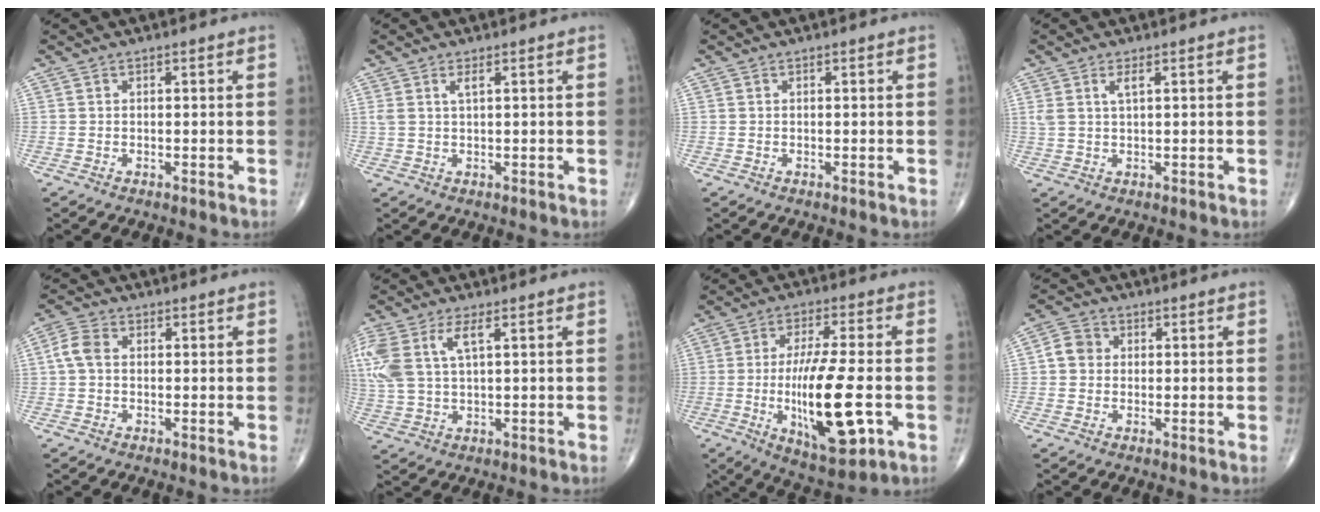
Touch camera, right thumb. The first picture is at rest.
{"total": 2.0, "force": [0.9, 0.5, 1.7], "torque": [-0.041, 0.003, 0.023]}
{"total": 0.0}
{"total": 2.6, "force": [1.2, 0.7, 2.2], "torque": [-0.052, 0.001, 0.029]}
{"total": 4.1, "force": [0.2, 2.8, 2.9], "torque": [-0.063, 0.012, -0.003]}
{"total": 12.9, "force": [4.0, 6.1, 10.6], "torque": [-0.270, 0.006, 0.082]}
{"total": 17.5, "force": [-3.5, 5.0, 16.4], "torque": [-0.289, -0.004, -0.047]}
{"total": 4.0, "force": [0.1, 3.6, 1.7], "torque": [-0.021, 0.009, -0.005]}